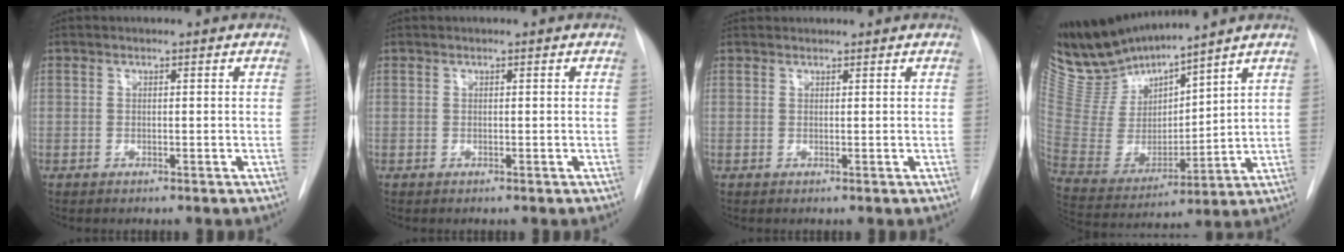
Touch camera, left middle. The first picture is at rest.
{"total": 0.0}
{"total": 2.1, "force": [2.1, 0.5, 0.3], "torque": [-0.003, 0.024, 0.033]}
{"total": 11.7, "force": [11.5, 1.3, 2.1], "torque": [-0.067, -0.006, 0.248]}